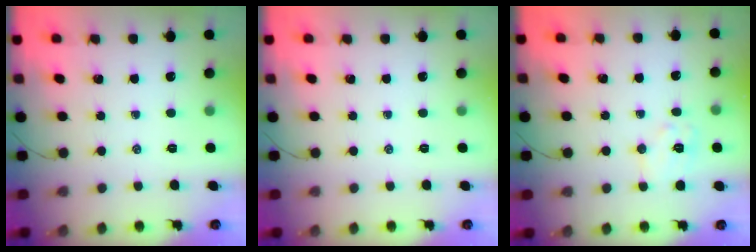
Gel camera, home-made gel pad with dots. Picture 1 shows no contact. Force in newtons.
{"total": 0.0}
{"total": 7.8, "press": 7.8, "slide": 0.6}